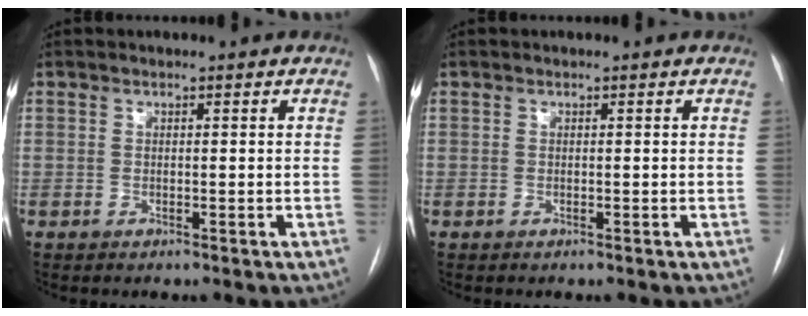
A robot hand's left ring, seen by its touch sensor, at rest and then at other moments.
{"total": 0.0}